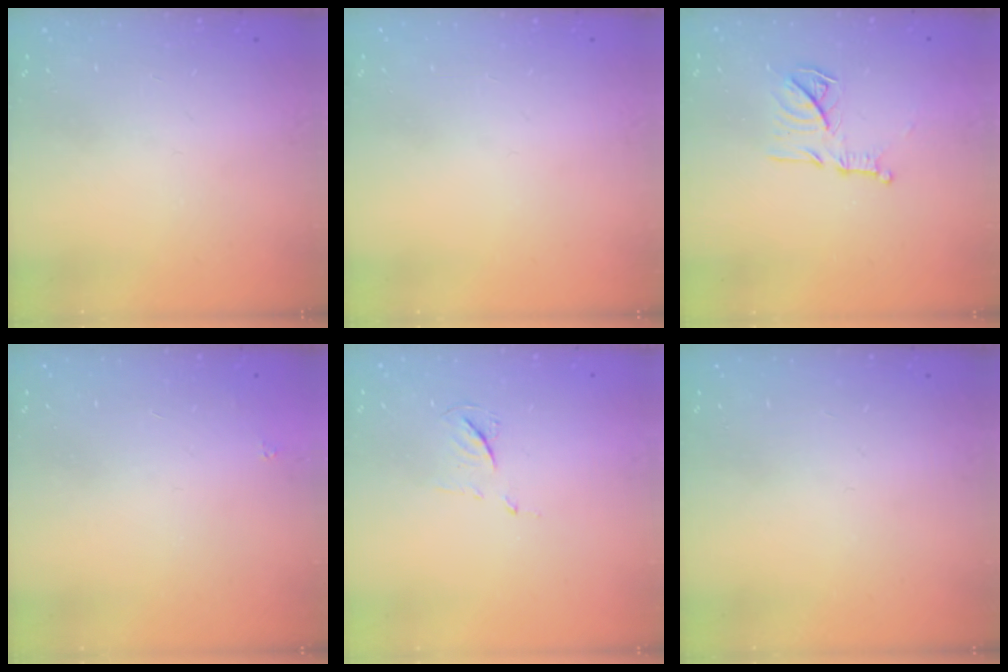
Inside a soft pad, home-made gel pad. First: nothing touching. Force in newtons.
{"total": 0.0}
{"total": 12.5, "press": 12.5, "slide": 0.8}
{"total": 1.6, "press": 1.5, "slide": 0.2}
{"total": 5.6, "press": 5.6, "slide": 0.8}
{"total": 0.0}